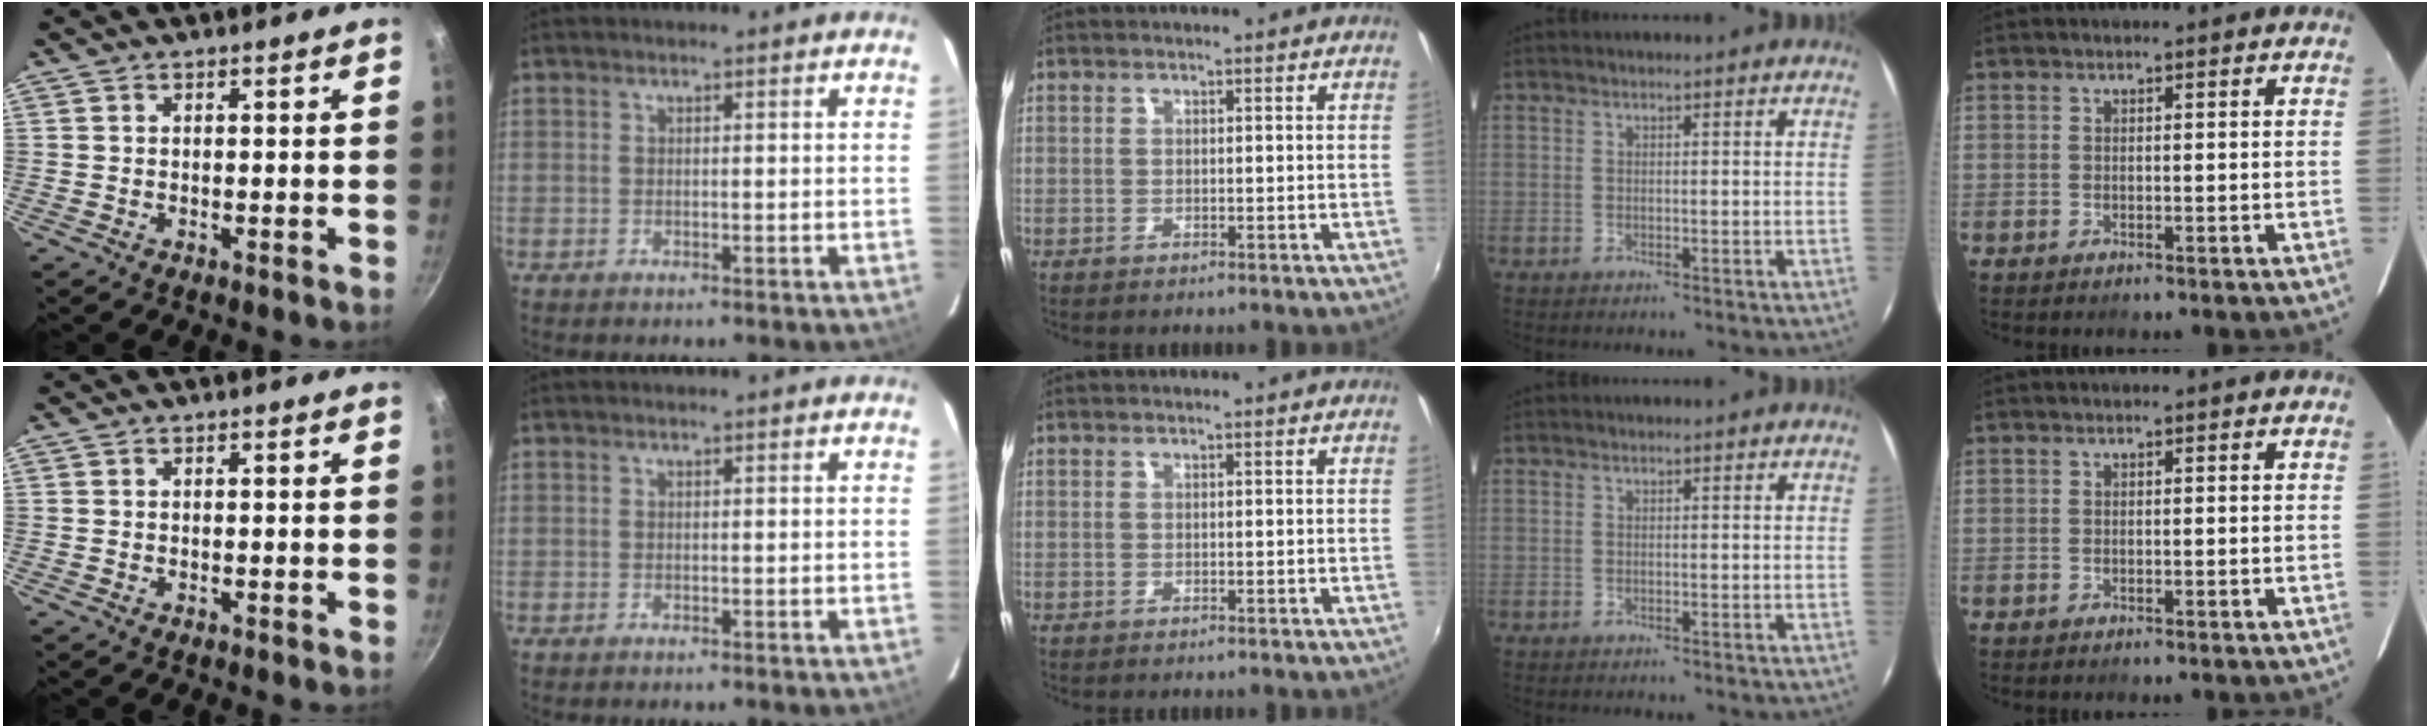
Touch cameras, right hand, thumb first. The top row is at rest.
{}